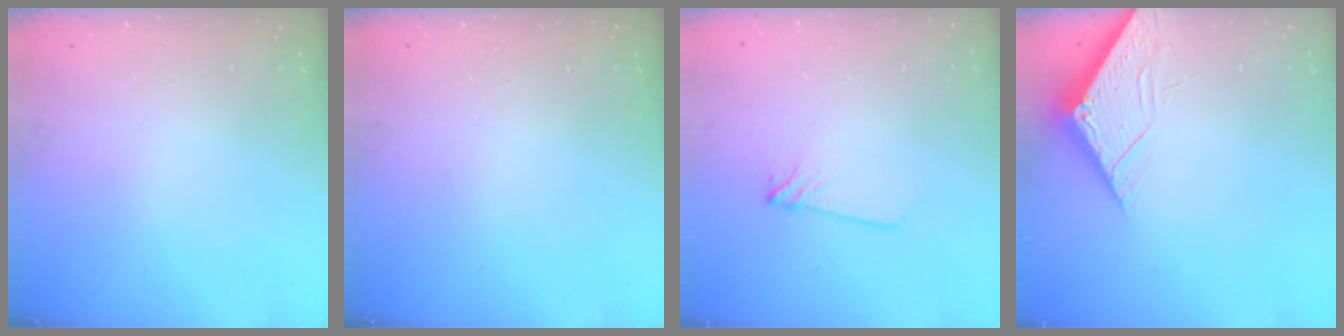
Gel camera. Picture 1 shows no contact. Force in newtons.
{"total": 0.0}
{"total": 3.8, "press": 3.7, "slide": 0.6}
{"total": 4.0, "press": 3.9, "slide": 0.4}